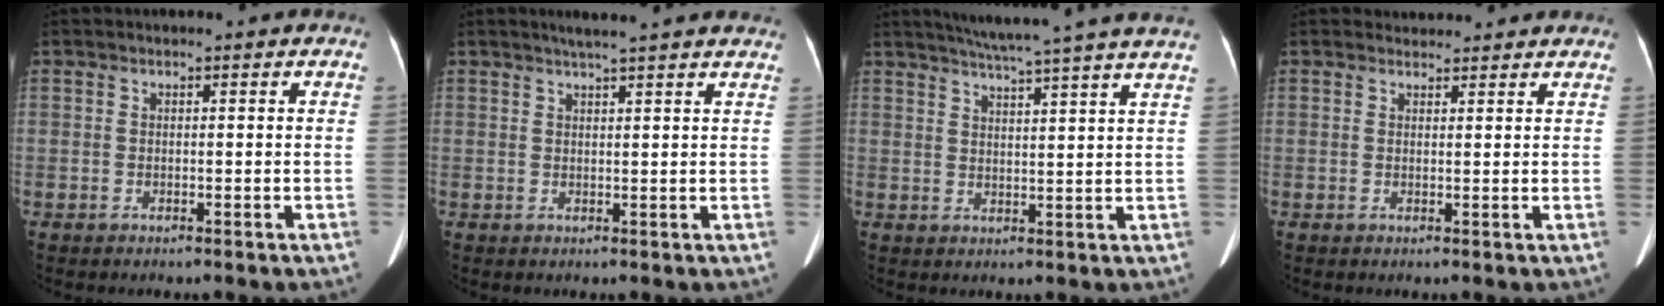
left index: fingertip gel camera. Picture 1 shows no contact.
{"total": 10.4, "force": [9.1, 0.5, 5.1], "torque": [-0.068, 0.023, 0.101]}
{"total": 15.9, "force": [13.6, -1.6, 8.0], "torque": [-0.132, -0.005, 0.171]}
{"total": 3.4, "force": [3.3, 1.0, 0.0], "torque": [-0.003, 0.019, 0.039]}